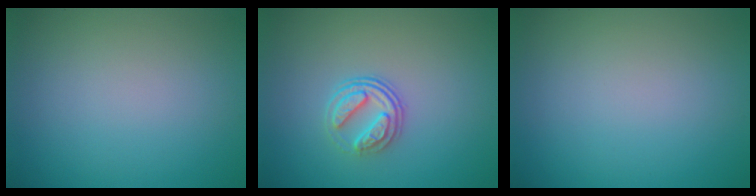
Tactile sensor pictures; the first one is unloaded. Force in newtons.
{"total": 2.5, "press": 1.9, "slide": 1.6}
{"total": 0.0}